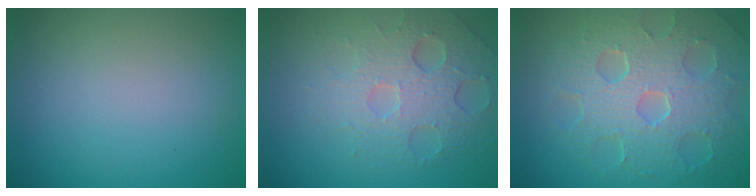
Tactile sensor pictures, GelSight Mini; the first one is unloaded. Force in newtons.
{"total": 4.9, "press": 4.1, "slide": 2.6}
{"total": 8.8, "press": 6.2, "slide": 6.2}